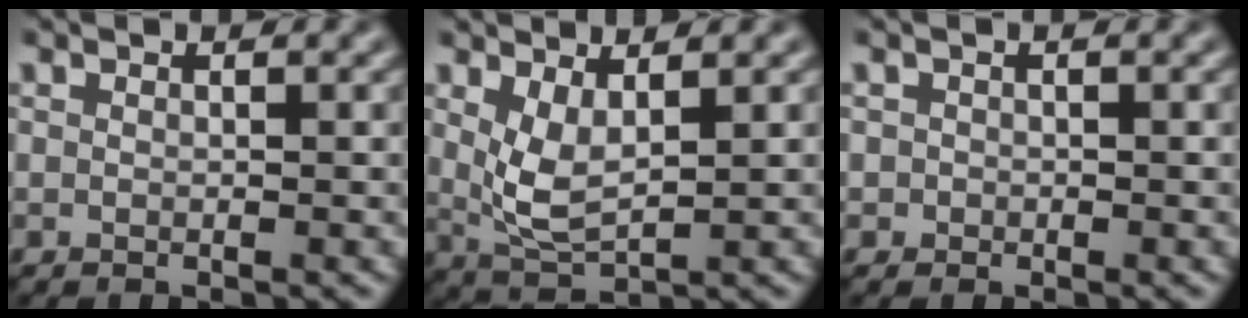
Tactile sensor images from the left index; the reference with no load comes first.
{"total": 3.4, "force": [1.3, 1.3, 2.8], "torque": [-0.069, -0.011, 0.030]}
{"total": 0.8, "force": [-0.1, 0.8, -0.1], "torque": [0.011, -0.003, -0.004]}